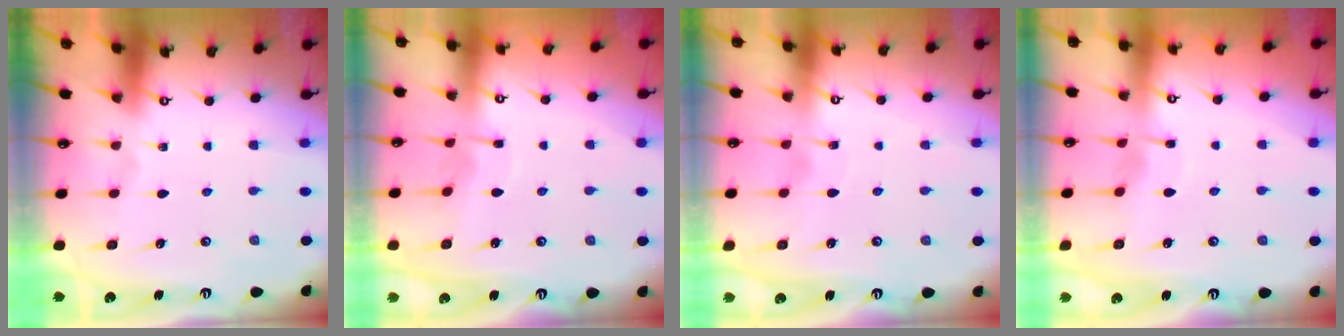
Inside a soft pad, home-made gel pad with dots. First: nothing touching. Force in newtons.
{"total": 3.7, "press": 3.7, "slide": 0.5}
{"total": 4.1, "press": 4.1, "slide": 0.4}
{"total": 3.0, "press": 2.9, "slide": 0.3}